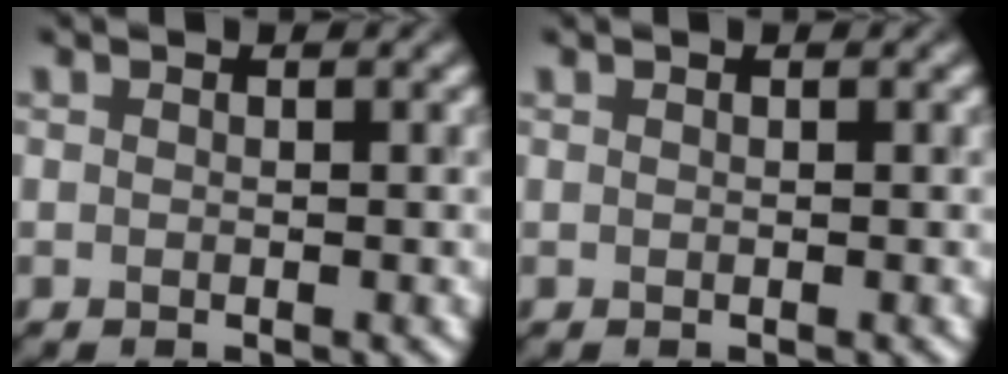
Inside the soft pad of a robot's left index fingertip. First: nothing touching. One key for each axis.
{"total": 0.0}